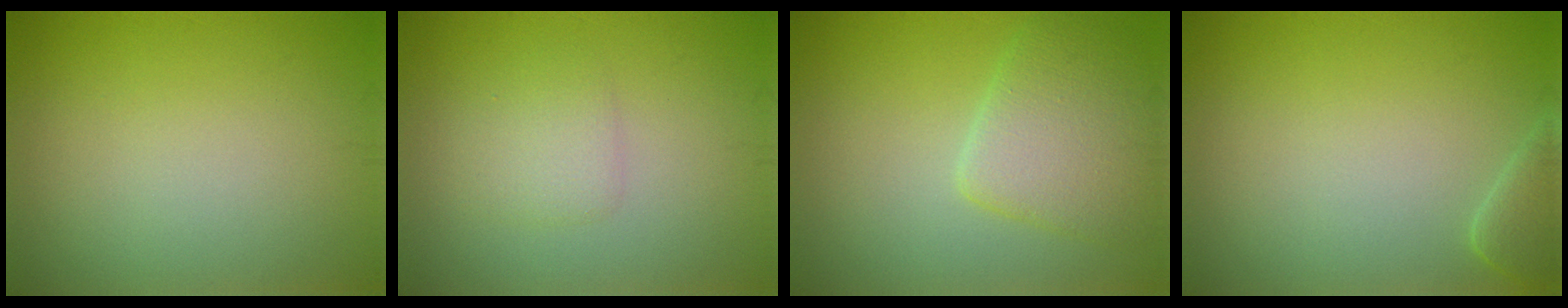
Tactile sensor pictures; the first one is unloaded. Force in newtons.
{"total": 1.9, "press": 1.9, "slide": 0.1}
{"total": 4.9, "press": 4.9, "slide": 0.3}
{"total": 2.3, "press": 2.3, "slide": 0.3}